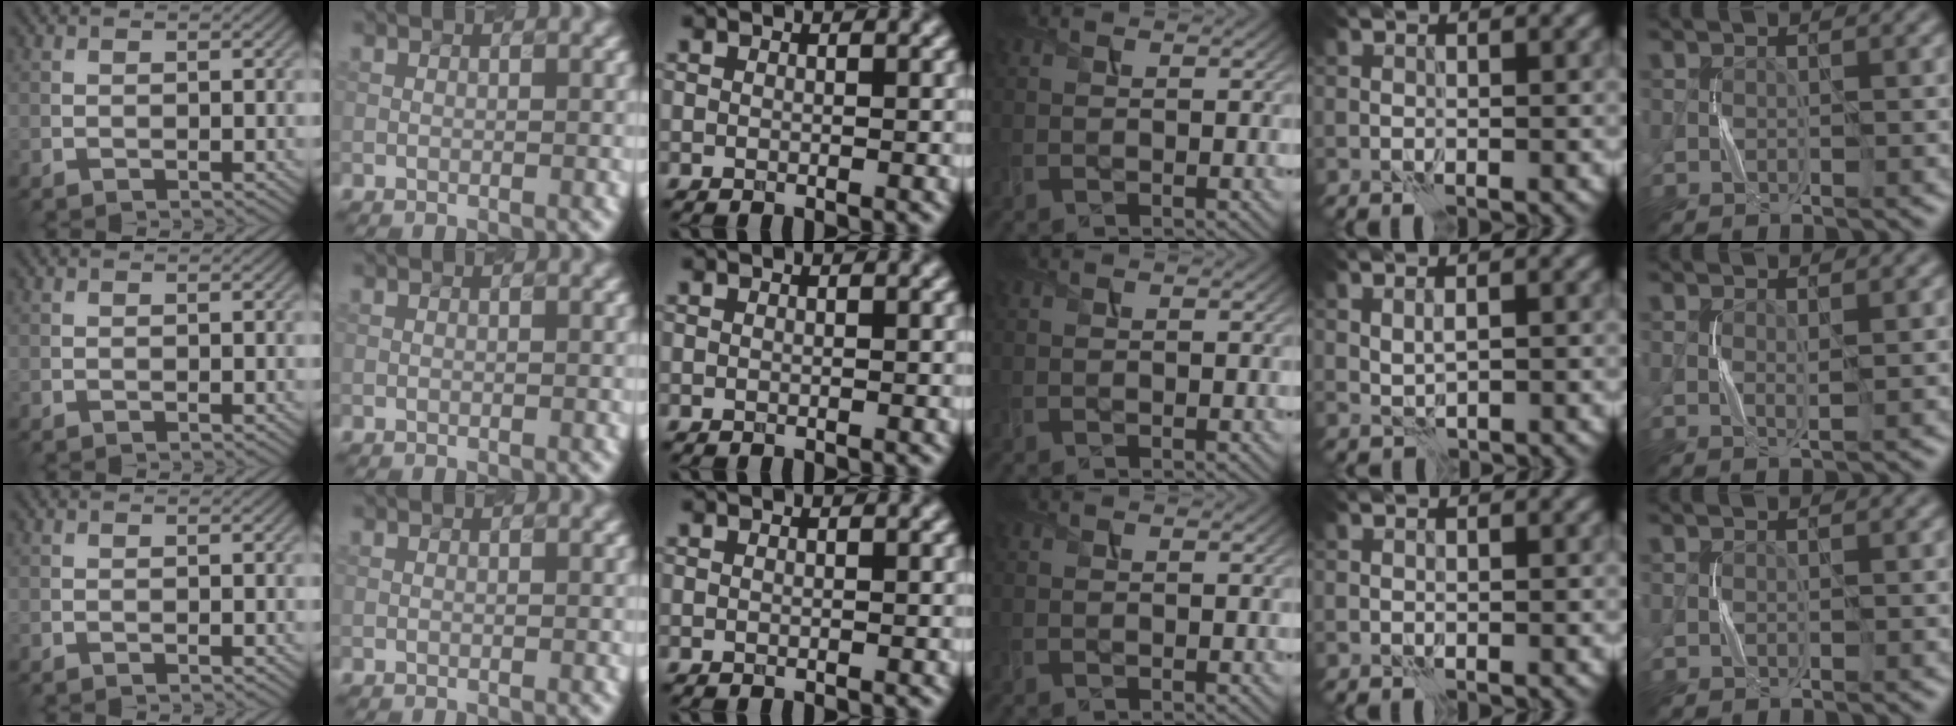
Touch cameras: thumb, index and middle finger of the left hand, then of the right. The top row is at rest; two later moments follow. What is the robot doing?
{"motion": "press", "object": "gel pad"}